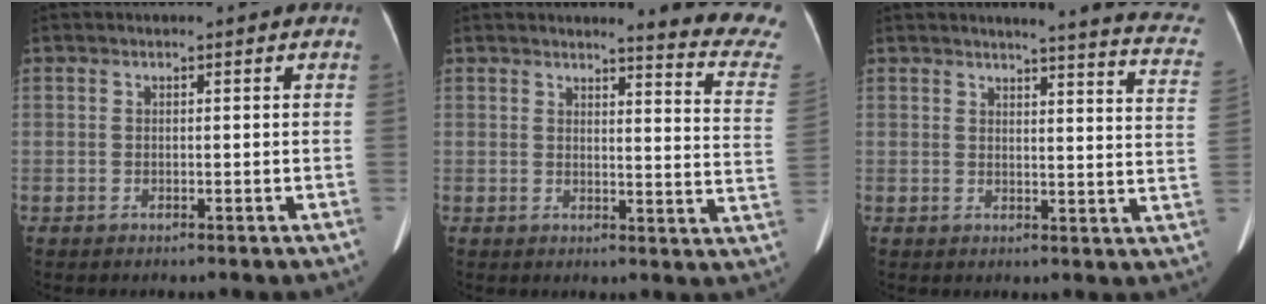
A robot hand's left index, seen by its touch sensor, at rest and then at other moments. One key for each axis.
{"total": 12.2, "fx": 11.8, "fy": -1.1, "fz": 2.8, "tx": -0.020, "ty": -0.119, "tz": 0.103}
{"total": 14.3, "fx": 12.8, "fy": 0.3, "fz": 6.2, "tx": -0.061, "ty": -0.074, "tz": 0.116}